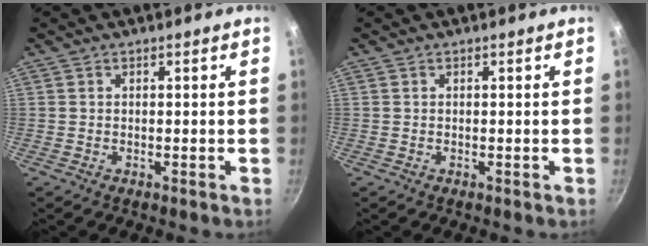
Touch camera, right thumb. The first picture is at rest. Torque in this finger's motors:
{"motor_torque": [-0.08, 0.02, 0.00, 0.00, 0.00]}